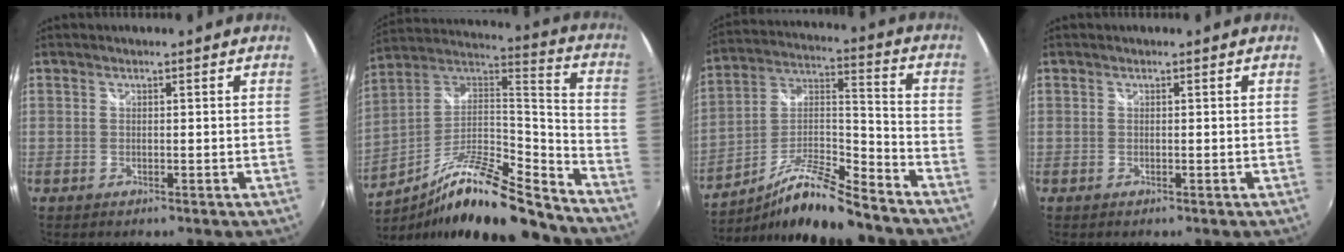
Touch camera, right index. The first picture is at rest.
{"total": 21.7, "force": [-16.2, 3.8, 13.9], "torque": [-0.236, -0.007, -0.280]}
{"total": 14.5, "force": [-11.7, 1.6, 8.5], "torque": [-0.161, 0.006, -0.212]}
{"total": 0.0}